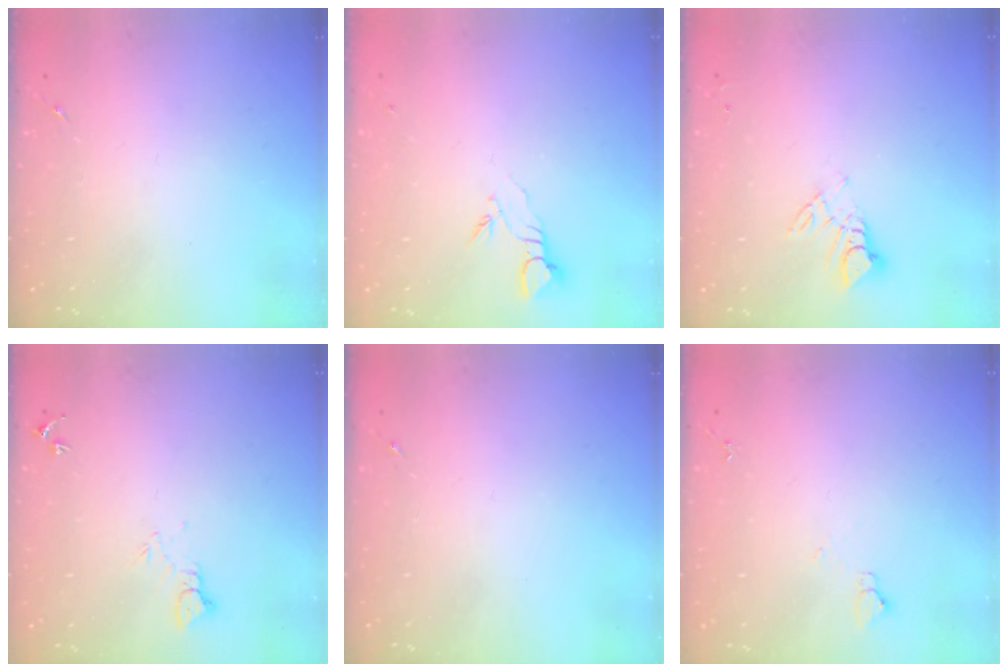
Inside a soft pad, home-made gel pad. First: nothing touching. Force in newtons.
{"total": 3.7, "press": 3.6, "slide": 0.3}
{"total": 6.2, "press": 6.1, "slide": 0.4}
{"total": 3.9, "press": 3.8, "slide": 0.4}
{"total": 0.0}
{"total": 3.5, "press": 3.5, "slide": 0.4}